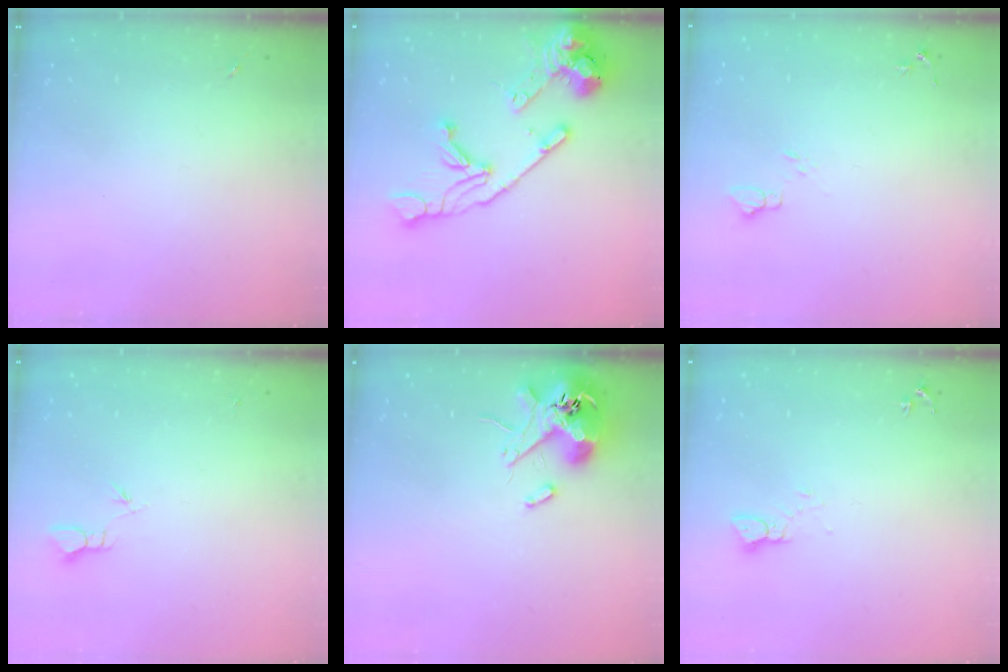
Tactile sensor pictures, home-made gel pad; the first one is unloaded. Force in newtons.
{"total": 18.4, "press": 18.2, "slide": 2.3}
{"total": 4.5, "press": 4.5, "slide": 0.4}
{"total": 2.3, "press": 2.3, "slide": 0.1}
{"total": 11.8, "press": 11.6, "slide": 1.8}
{"total": 2.6, "press": 2.6, "slide": 0.1}